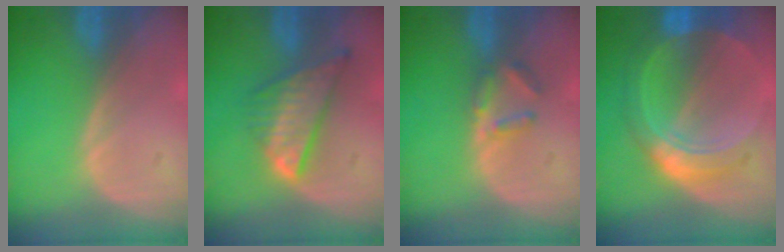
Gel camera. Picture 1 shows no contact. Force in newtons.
{"total": 8.3, "press": 7.1, "slide": 4.4}
{"total": 3.0, "press": 3.0, "slide": 0.4}
{"total": 8.5, "press": 8.5, "slide": 0.6}